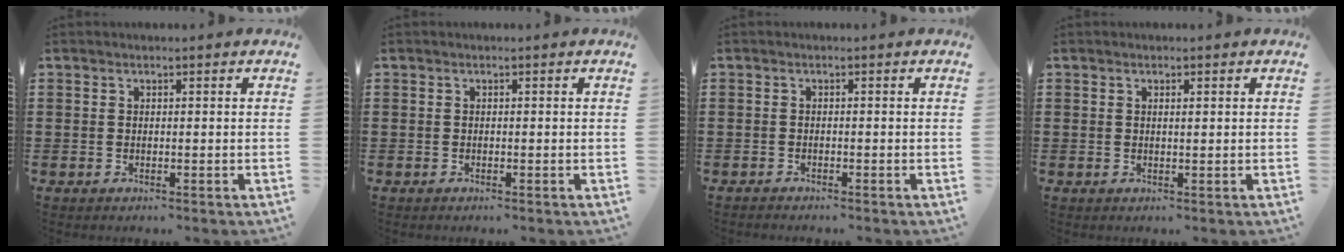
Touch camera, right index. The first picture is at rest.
{"total": 0.0}
{"total": 0.8, "force": [-0.8, 0.0, 0.0], "torque": [-0.002, 0.000, -0.016]}
{"total": 0.9, "force": [0.2, 0.2, 0.8], "torque": [-0.017, 0.001, 0.004]}